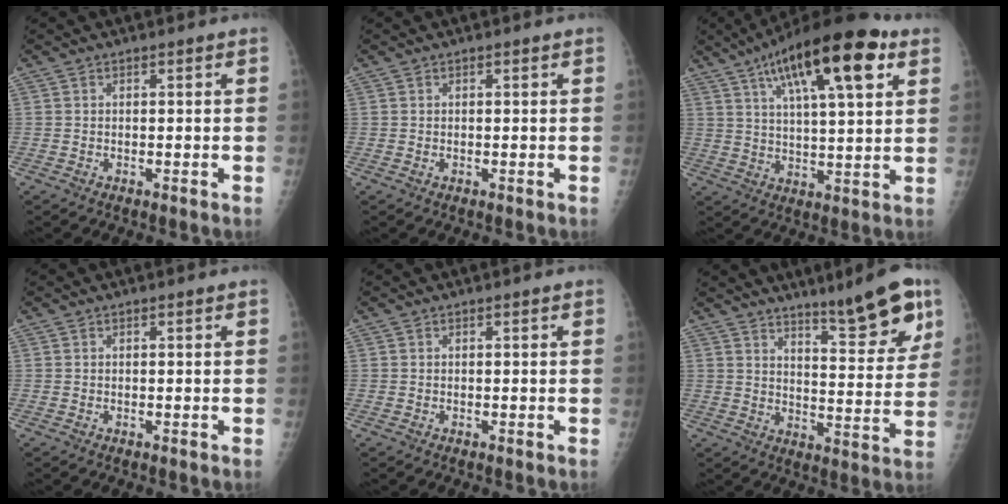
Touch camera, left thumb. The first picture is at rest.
{"total": 0.0}
{"total": 20.6, "force": [10.0, 6.1, 17.0], "torque": [-0.257, -0.010, 0.158]}
{"total": 0.0}
{"total": 0.0}
{"total": 14.0, "force": [9.3, 3.0, 10.1], "torque": [-0.114, -0.056, 0.142]}